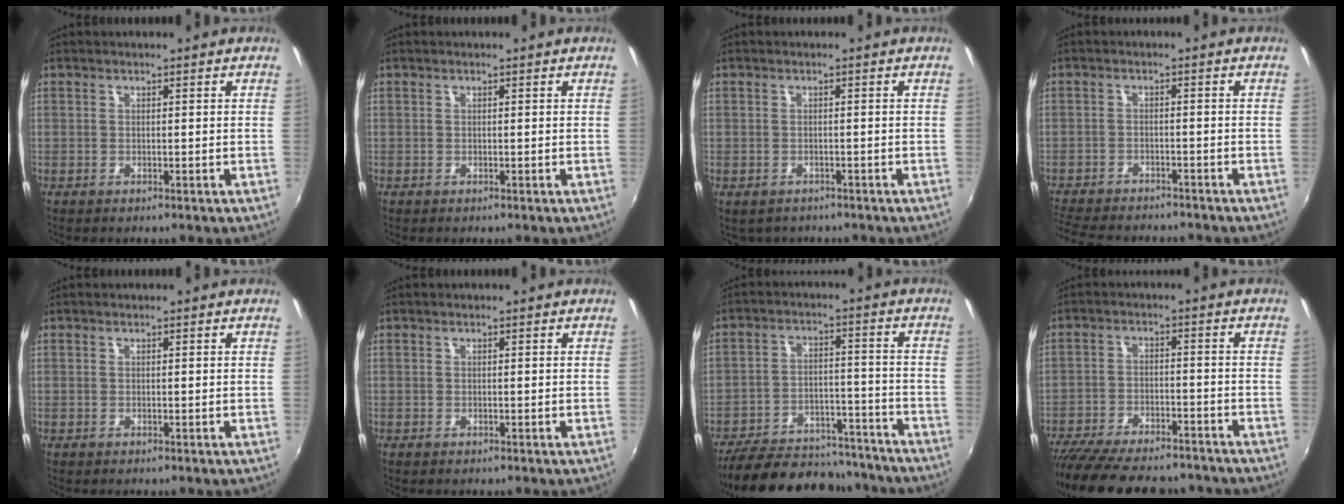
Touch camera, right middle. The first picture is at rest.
{"total": 0.0}
{"total": 3.6, "force": [-2.8, 1.7, 1.5], "torque": [-0.035, -0.019, -0.033]}
{"total": 13.2, "force": [-11.7, 3.2, 5.2], "torque": [-0.123, -0.026, -0.180]}
{"total": 0.0}
{"total": 0.0}
{"total": 23.8, "force": [-20.6, 7.8, 8.9], "torque": [-0.181, 0.009, -0.277]}
{"total": 20.4, "force": [-17.3, 5.8, 9.1], "torque": [-0.187, -0.032, -0.251]}